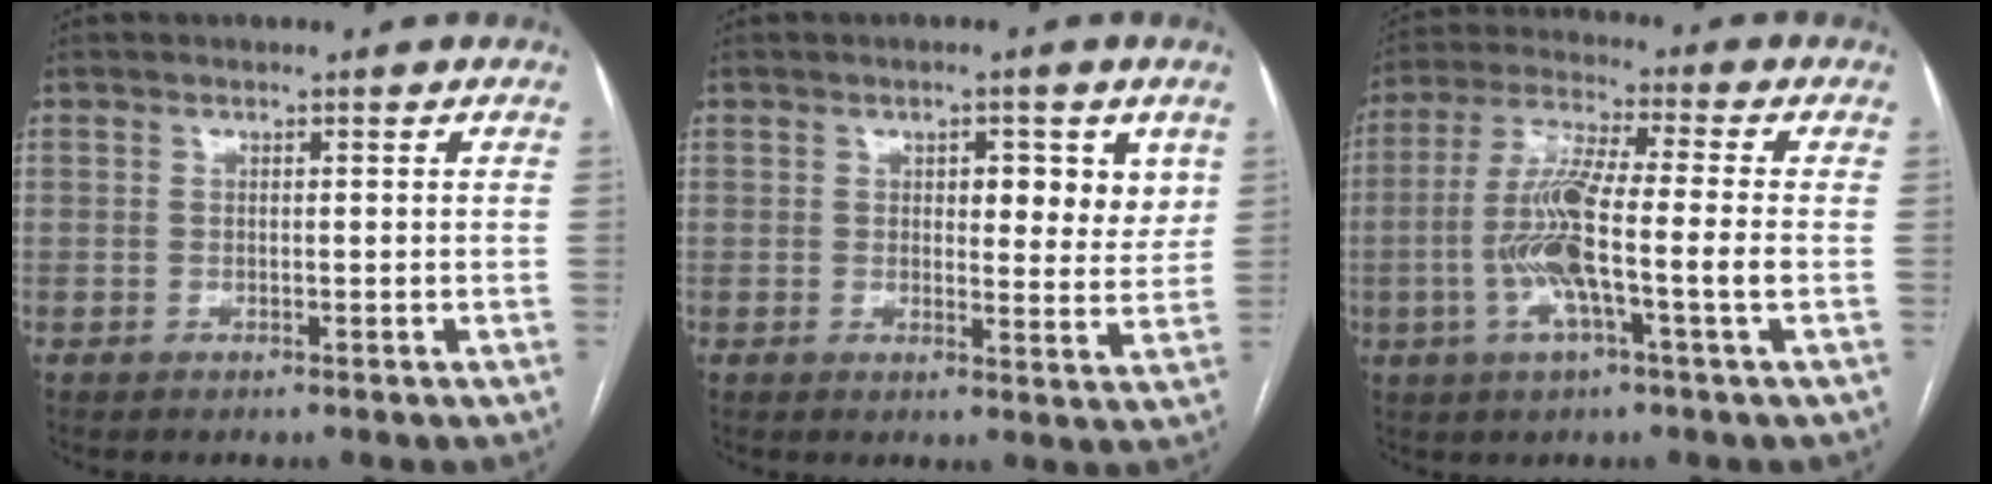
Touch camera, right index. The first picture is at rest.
{"total": 6.5, "force": [2.5, 2.8, 5.2], "torque": [-0.055, -0.004, 0.030]}
{"total": 11.5, "force": [-2.3, 0.4, 11.3], "torque": [-0.226, 0.004, -0.051]}